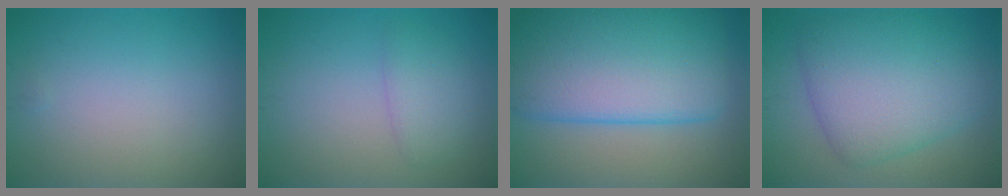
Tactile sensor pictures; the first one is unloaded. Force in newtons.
{"total": 2.2, "press": 2.2, "slide": 0.2}
{"total": 11.9, "press": 11.9, "slide": 0.4}
{"total": 8.2, "press": 8.2, "slide": 0.2}